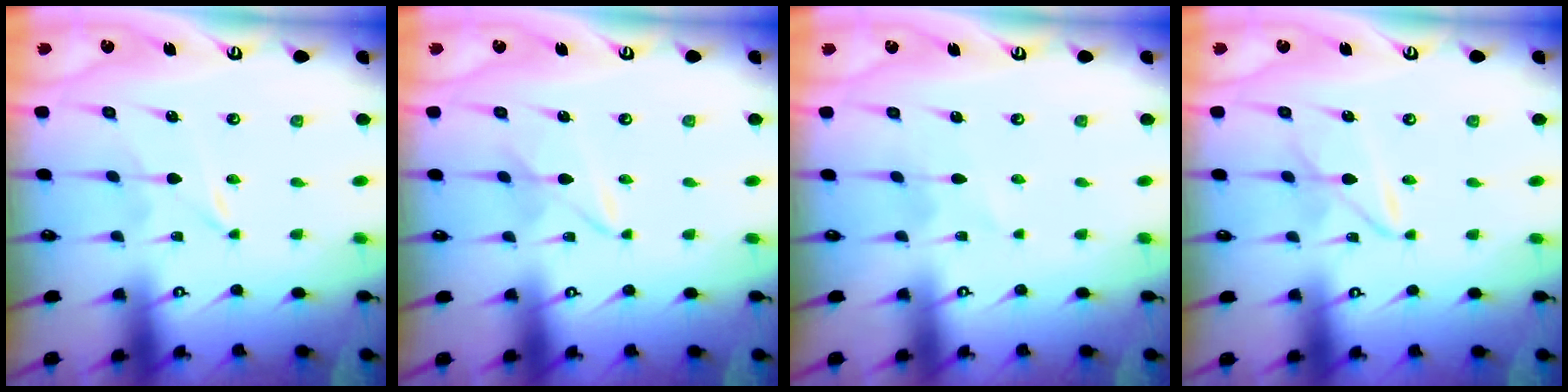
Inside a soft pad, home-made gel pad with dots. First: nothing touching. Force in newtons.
{"total": 3.0, "press": 3.0, "slide": 0.1}
{"total": 1.8, "press": 1.8, "slide": 0.2}
{"total": 3.5, "press": 3.5, "slide": 0.3}